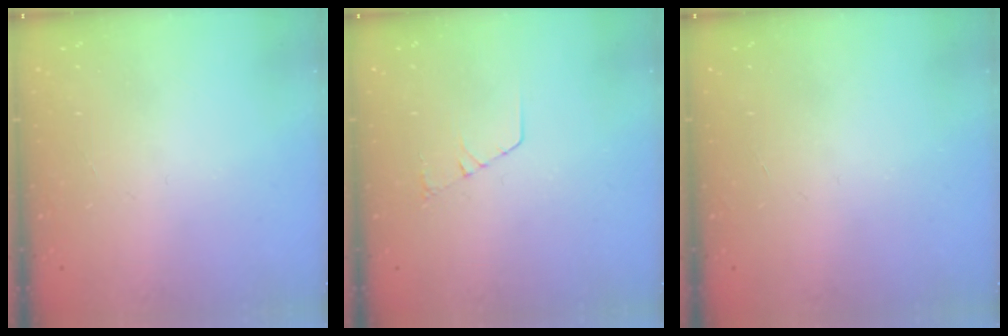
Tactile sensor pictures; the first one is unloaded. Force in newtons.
{"total": 3.2, "press": 3.2, "slide": 0.3}
{"total": 0.0}